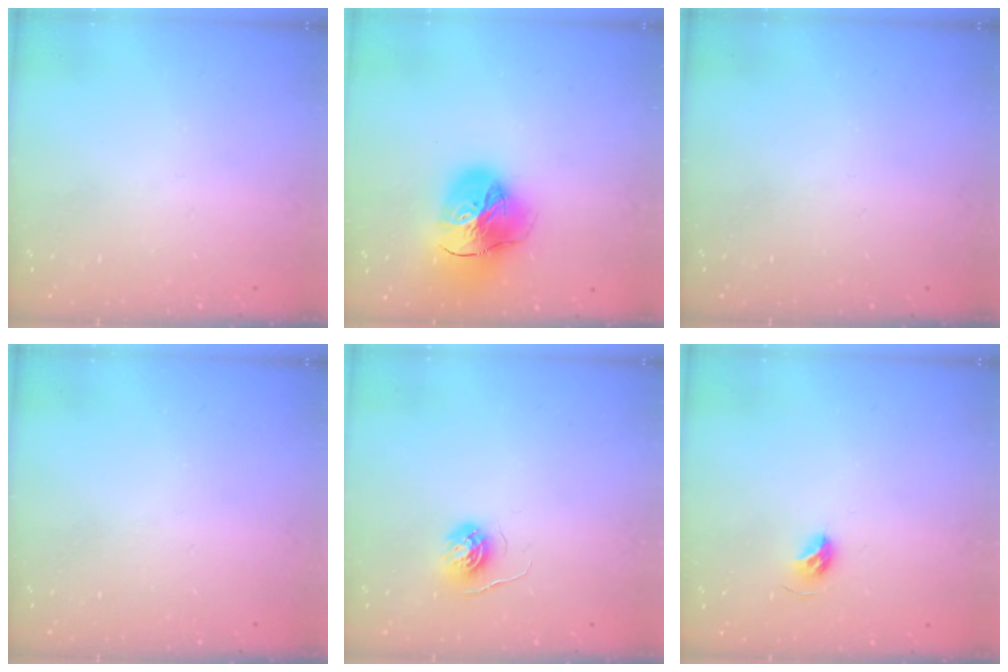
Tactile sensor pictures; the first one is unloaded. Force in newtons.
{"total": 23.3, "press": 23.2, "slide": 2.4}
{"total": 0.0}
{"total": 0.0}
{"total": 4.3, "press": 4.3, "slide": 0.5}
{"total": 5.4, "press": 5.2, "slide": 1.2}